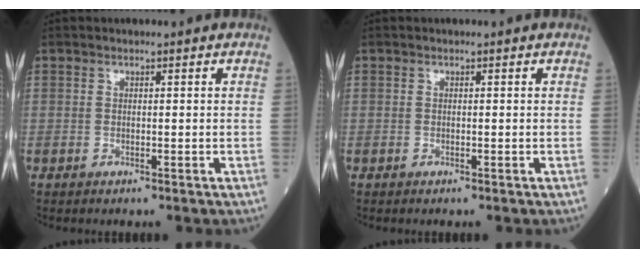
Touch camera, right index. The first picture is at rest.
{"total": 0.0}